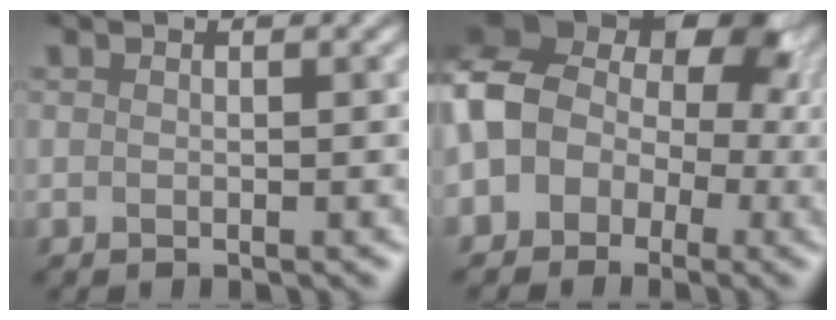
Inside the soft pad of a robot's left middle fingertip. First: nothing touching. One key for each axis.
{"total": 6.9, "fx": -0.2, "fy": 5.8, "fz": 3.7, "tx": -0.071, "ty": 0.008, "tz": -0.028}